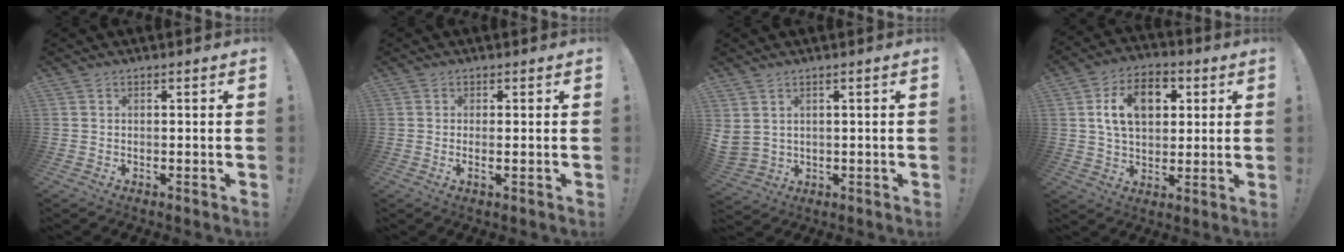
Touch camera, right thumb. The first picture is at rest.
{"total": 1.5, "force": [0.0, -0.3, 1.5], "torque": [-0.025, -0.006, -0.001]}
{"total": 3.9, "force": [2.0, 3.0, 1.4], "torque": [-0.039, -0.007, 0.042]}
{"total": 13.8, "force": [4.2, 9.4, 9.2], "torque": [-0.144, 0.007, 0.078]}